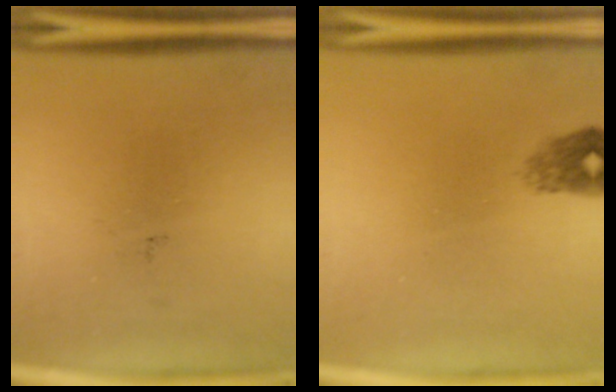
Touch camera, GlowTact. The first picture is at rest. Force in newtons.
{"total": 2.1}